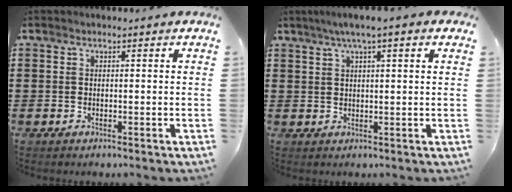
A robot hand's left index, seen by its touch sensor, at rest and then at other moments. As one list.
[{"total": 3.5, "force": [1.9, 0.1, 2.9], "torque": [-0.058, 0.005, 0.032]}]